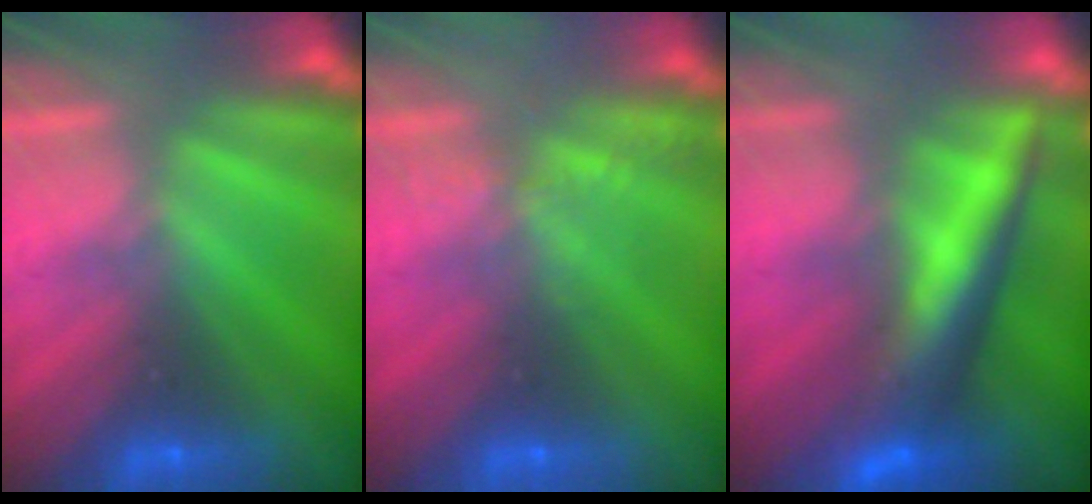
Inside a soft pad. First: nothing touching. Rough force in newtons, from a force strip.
{"total": 2.2}
{"total": 6.1}